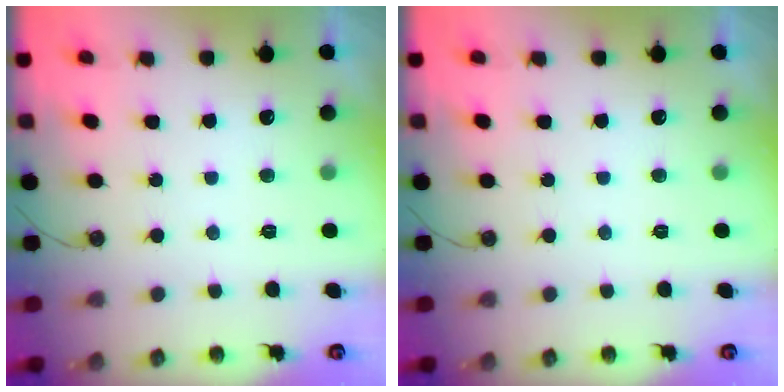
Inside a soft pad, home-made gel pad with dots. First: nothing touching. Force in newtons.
{"total": 0.0}